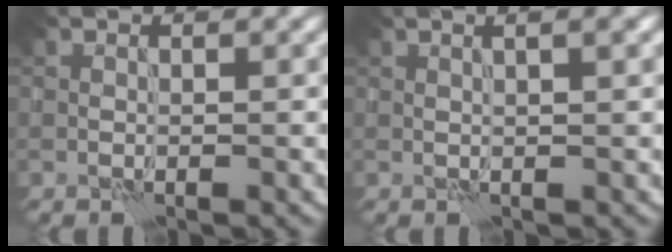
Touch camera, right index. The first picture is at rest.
{"total": 3.7, "force": [1.7, 1.2, 3.0], "torque": [-0.018, 0.016, 0.000]}